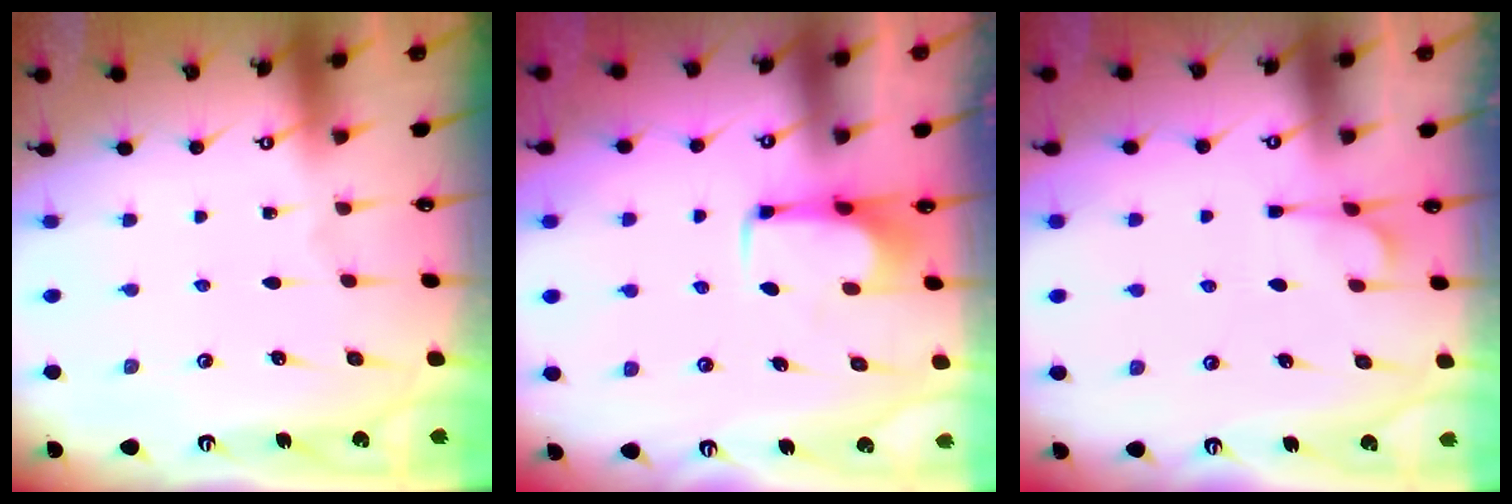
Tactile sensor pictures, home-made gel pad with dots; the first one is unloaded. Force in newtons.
{"total": 2.0, "press": 1.9, "slide": 0.3}
{"total": 1.3, "press": 0.2, "slide": 1.3}